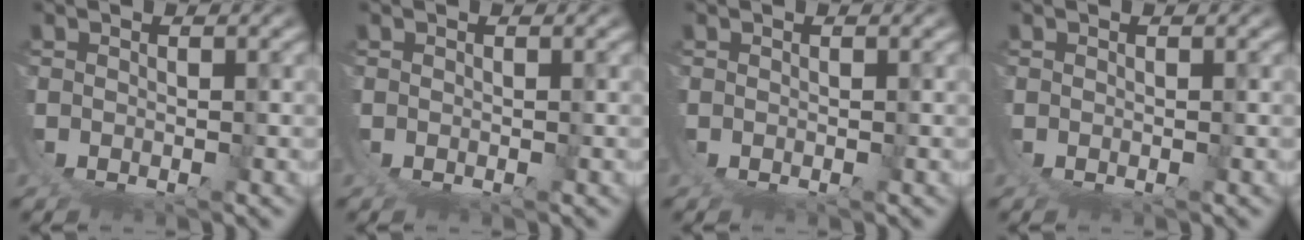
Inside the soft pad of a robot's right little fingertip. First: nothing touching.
{"total": 0.0}
{"total": 0.0}
{"total": 0.0}